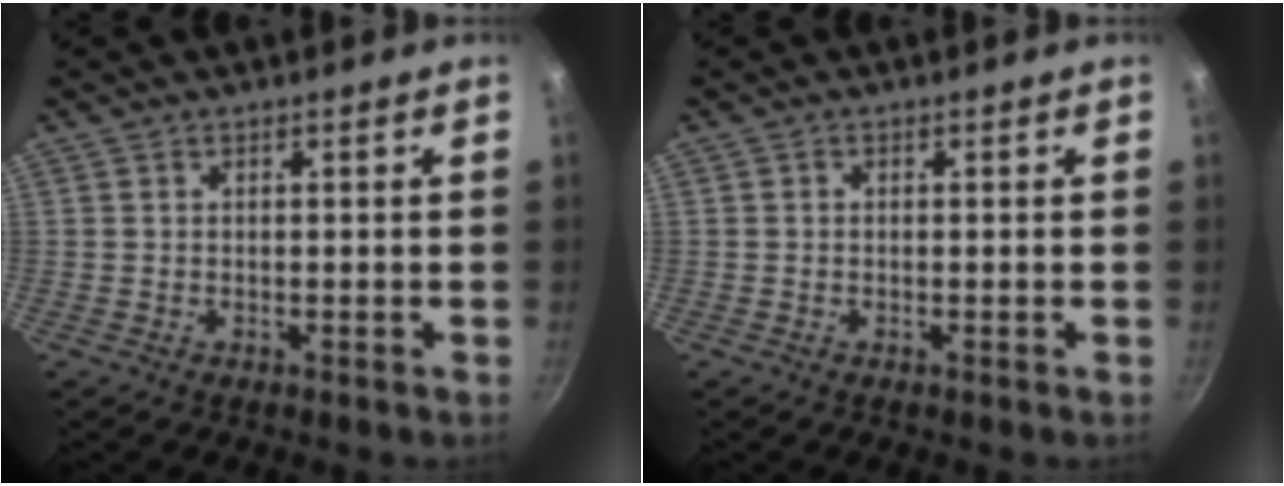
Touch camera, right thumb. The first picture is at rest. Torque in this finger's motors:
{"motor_torque": [-0.37, 0.12, 0.05, -0.01, -0.02]}